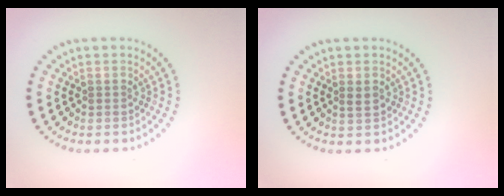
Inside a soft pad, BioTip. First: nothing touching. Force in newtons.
{"total": 1.2, "press": 1.2, "slide": 0.2}